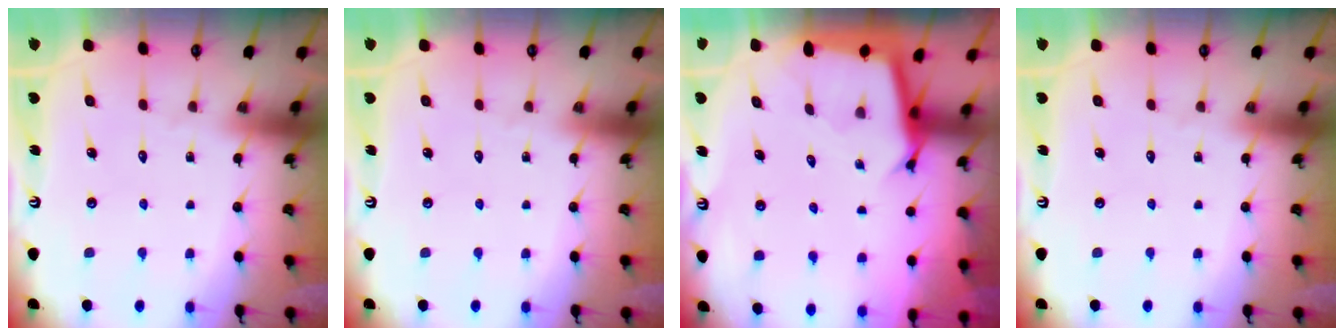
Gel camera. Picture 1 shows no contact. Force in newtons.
{"total": 0.0}
{"total": 3.0, "press": 3.0, "slide": 0.0}
{"total": 0.0}